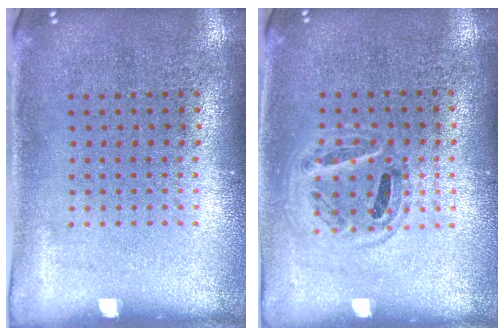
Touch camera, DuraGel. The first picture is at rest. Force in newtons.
{"total": 0.9, "press": 0.8, "slide": 0.3}